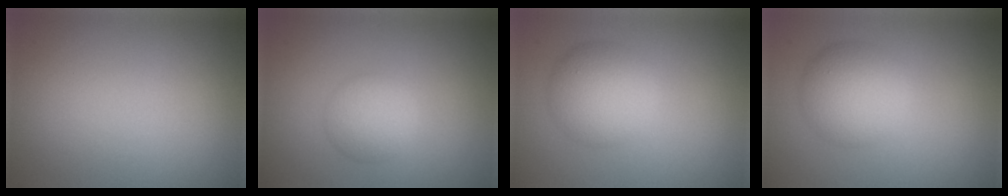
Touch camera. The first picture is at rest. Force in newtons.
{"total": 3.0, "press": 3.0, "slide": 0.0}
{"total": 5.3, "press": 5.3, "slide": 0.2}
{"total": 5.3, "press": 5.3, "slide": 0.2}